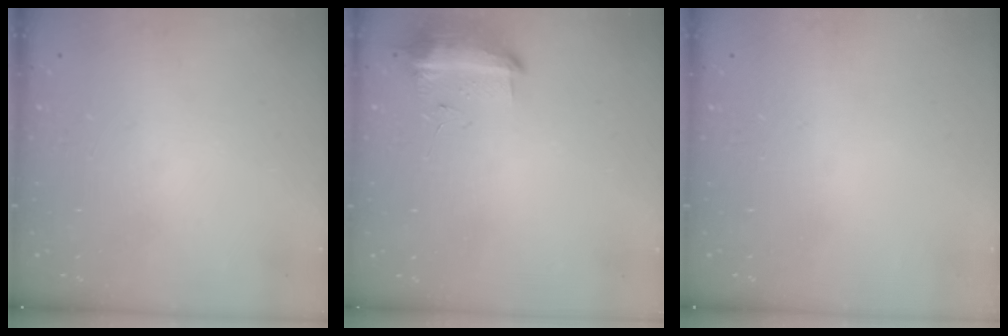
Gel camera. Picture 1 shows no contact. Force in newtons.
{"total": 10.7, "press": 10.6, "slide": 0.7}
{"total": 0.0}